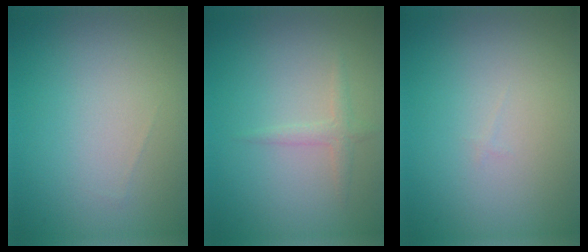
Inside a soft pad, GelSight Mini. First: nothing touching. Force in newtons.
{"total": 1.3, "press": 1.3, "slide": 0.0}
{"total": 0.0}